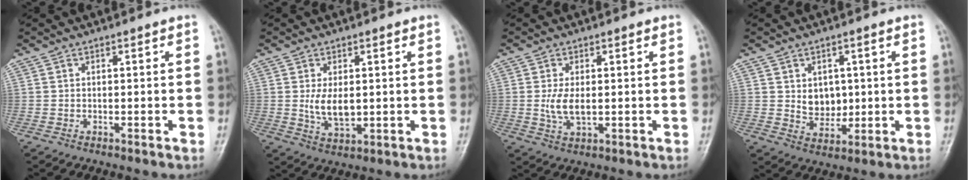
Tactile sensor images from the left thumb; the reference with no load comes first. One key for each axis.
{"total": 5.5, "fx": 0.5, "fy": 3.0, "fz": 4.6, "tx": -0.077, "ty": -0.013, "tz": 0.015}
{"total": 4.6, "fx": 0.1, "fy": 2.4, "fz": 4.0, "tx": -0.081, "ty": -0.011, "tz": 0.005}
{"total": 5.7, "fx": 0.9, "fy": 4.5, "fz": 3.4, "tx": -0.024, "ty": -0.011, "tz": 0.025}